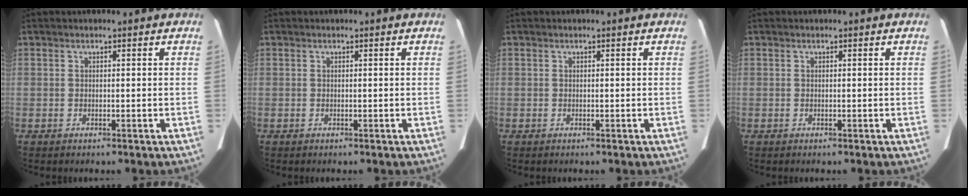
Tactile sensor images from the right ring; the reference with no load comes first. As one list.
[{"total": 0.0}, {"total": 0.0}, {"total": 0.0}]